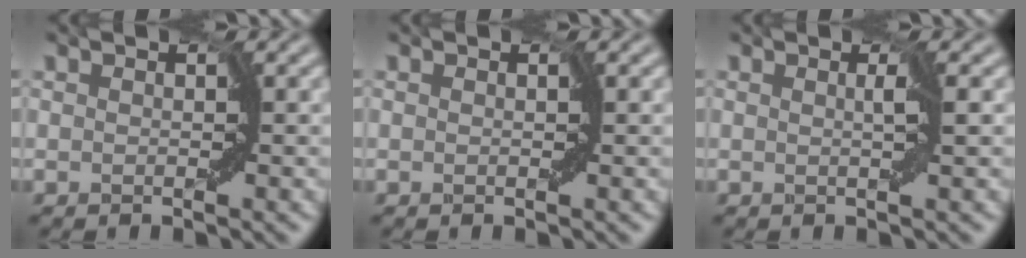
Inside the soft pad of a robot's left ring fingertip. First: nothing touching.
{"total": 0.0}
{"total": 0.8, "force": [0.2, -0.4, 0.7], "torque": [-0.024, -0.002, 0.005]}